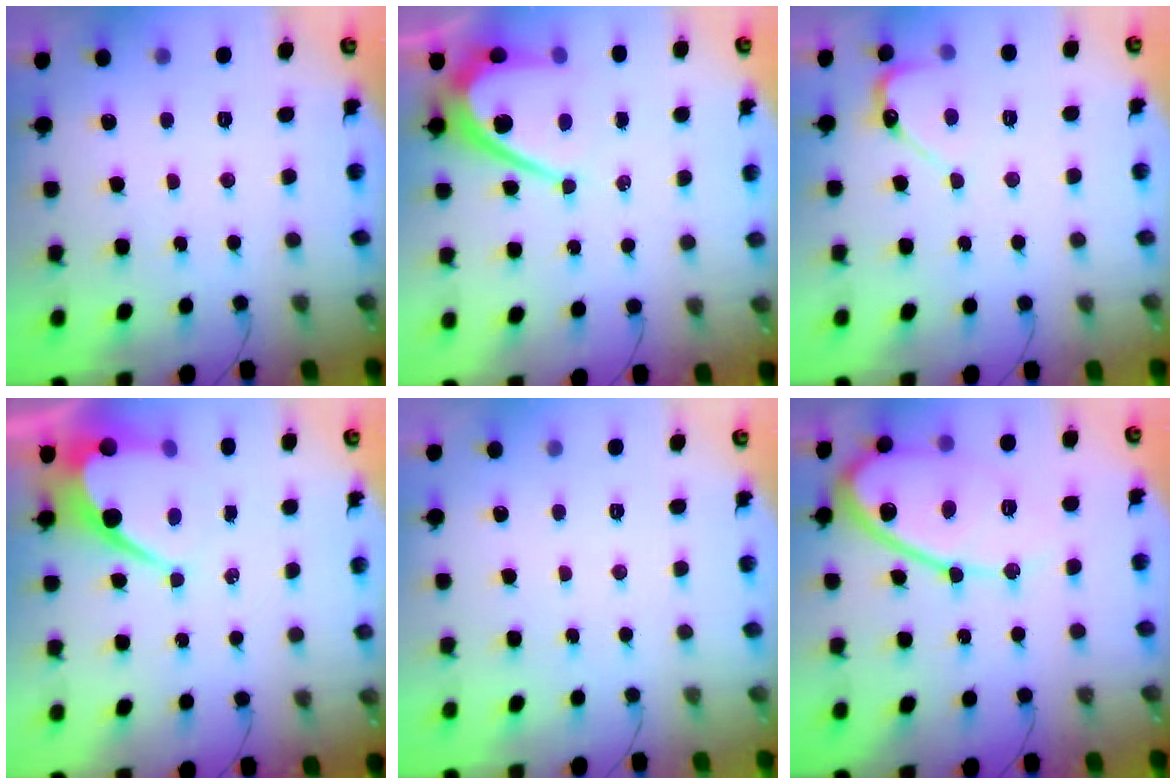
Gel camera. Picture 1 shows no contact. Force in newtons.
{"total": 11.3, "press": 11.3, "slide": 0.9}
{"total": 6.0, "press": 6.0, "slide": 0.4}
{"total": 11.3, "press": 11.2, "slide": 1.2}
{"total": 0.0}
{"total": 14.2, "press": 14.2, "slide": 1.1}